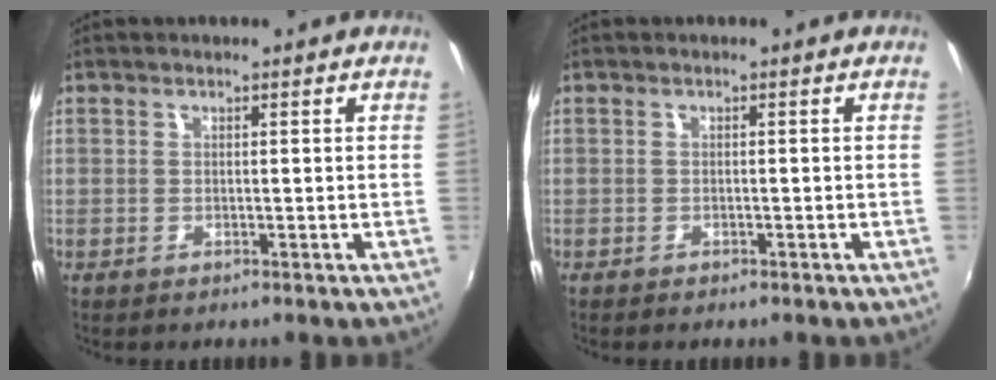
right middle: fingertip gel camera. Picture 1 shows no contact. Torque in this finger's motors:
{"motor_torque": [-0.30, 0.00, 0.02, -0.01]}